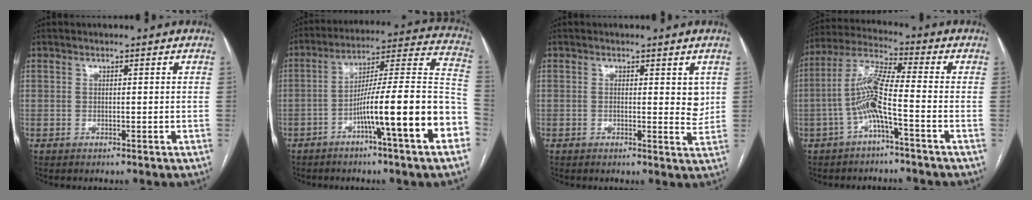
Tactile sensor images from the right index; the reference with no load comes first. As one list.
[{"total": 18.8, "force": [-6.9, -0.1, 17.4], "torque": [-0.221, 0.023, -0.107]}, {"total": 3.6, "force": [0.9, 1.5, 3.1], "torque": [-0.038, -0.005, 0.009]}, {"total": 8.4, "force": [-2.5, 0.4, 8.0], "torque": [-0.168, 0.019, -0.054]}]